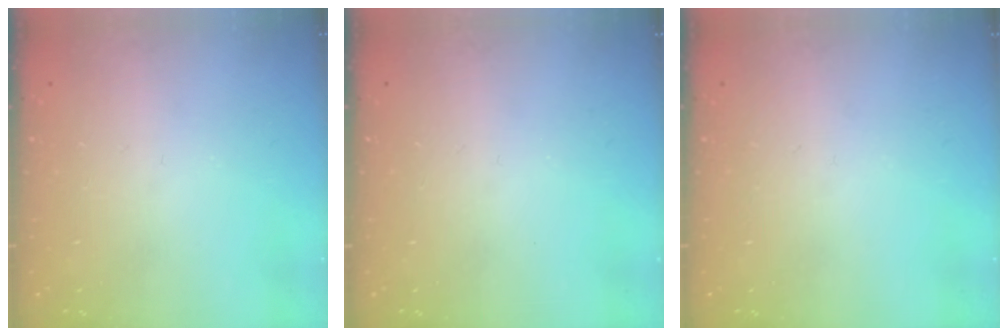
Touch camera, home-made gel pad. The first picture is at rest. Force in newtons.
{"total": 0.0}
{"total": 0.0}